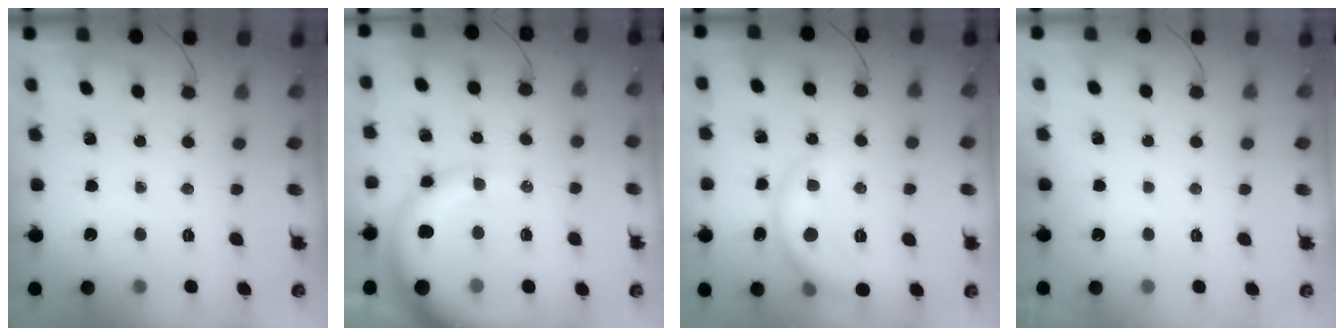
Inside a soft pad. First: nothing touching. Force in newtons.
{"total": 13.4, "press": 13.1, "slide": 2.7}
{"total": 7.4, "press": 7.3, "slide": 0.9}
{"total": 3.0, "press": 3.0, "slide": 0.1}